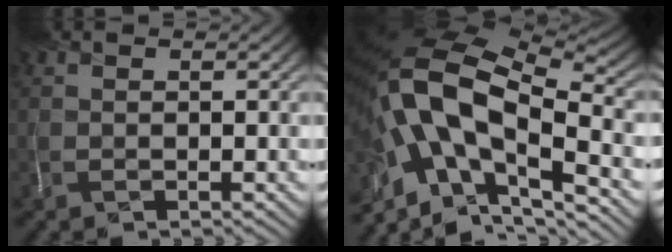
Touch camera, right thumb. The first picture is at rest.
{"total": 17.5, "force": [-3.6, 8.9, 14.6], "torque": [-0.300, -0.015, -0.052]}